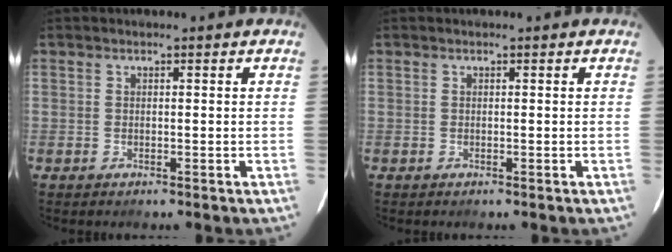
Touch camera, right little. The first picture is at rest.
{"total": 0.0}